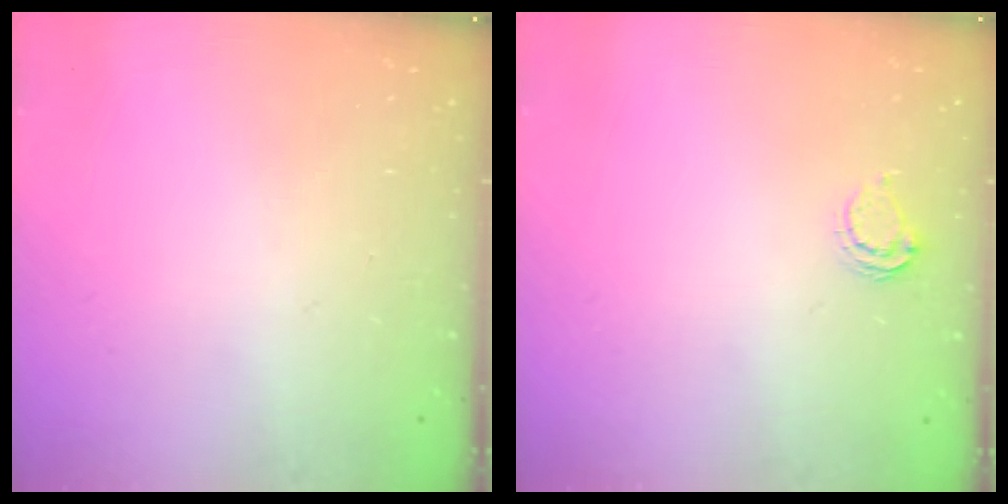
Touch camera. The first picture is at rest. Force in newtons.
{"total": 5.1, "press": 5.1, "slide": 0.4}